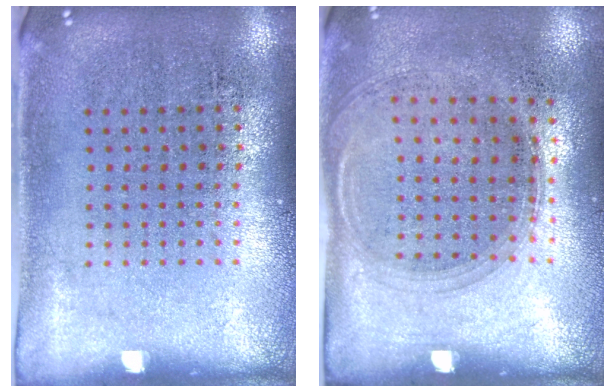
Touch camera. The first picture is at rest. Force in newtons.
{"total": 1.3, "press": 1.1, "slide": 0.7}